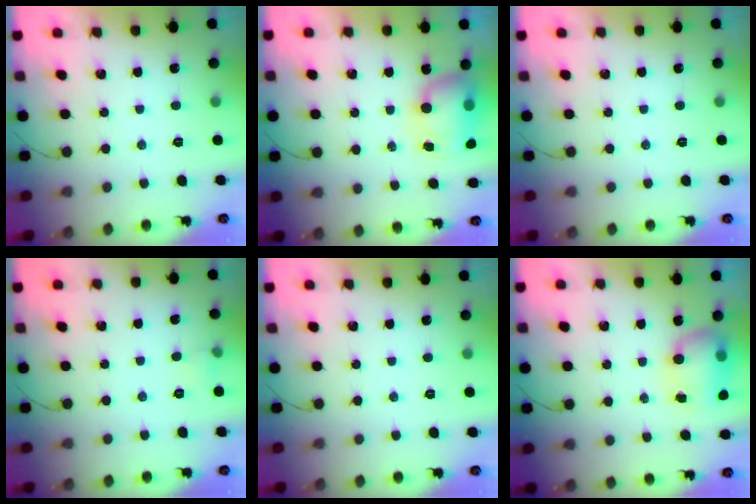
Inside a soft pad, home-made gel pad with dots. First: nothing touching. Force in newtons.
{"total": 7.6, "press": 7.5, "slide": 1.0}
{"total": 0.0}
{"total": 3.7, "press": 3.5, "slide": 1.4}
{"total": 0.0}
{"total": 8.1, "press": 8.0, "slide": 1.0}